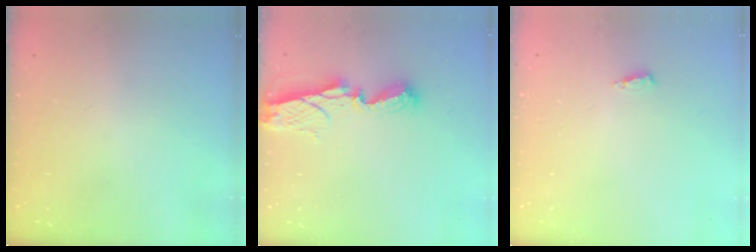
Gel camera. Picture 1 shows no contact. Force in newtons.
{"total": 8.4, "press": 8.4, "slide": 1.1}
{"total": 2.7, "press": 2.5, "slide": 1.0}